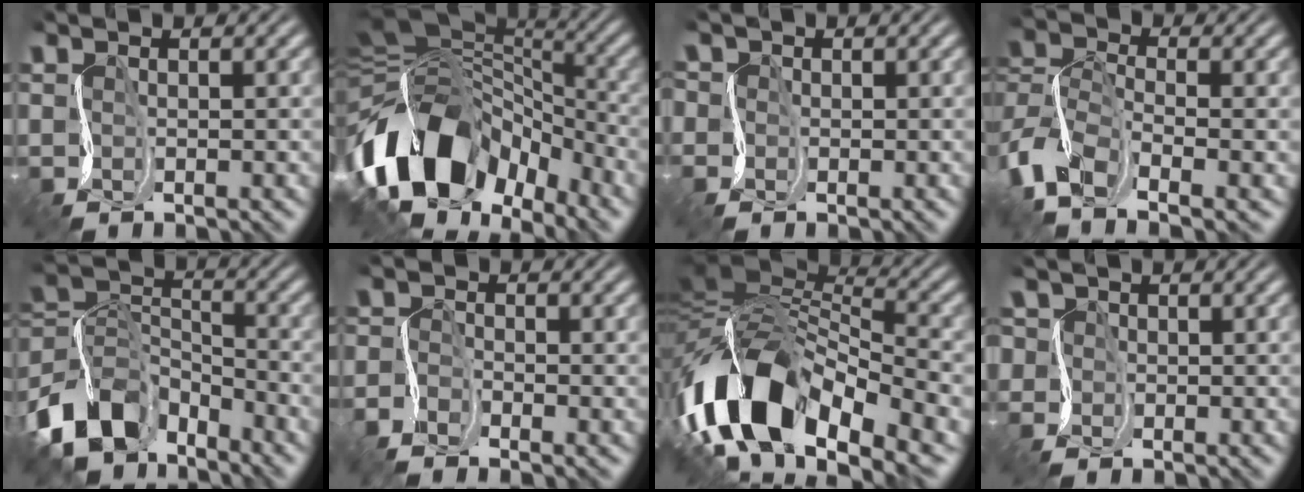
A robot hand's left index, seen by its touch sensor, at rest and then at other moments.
{"total": 13.5, "force": [-5.5, 9.0, 8.4], "torque": [-0.164, 0.012, -0.111]}
{"total": 2.6, "force": [0.3, 2.5, 0.7], "torque": [-0.011, 0.011, -0.028]}
{"total": 9.0, "force": [-4.9, 4.4, 6.1], "torque": [-0.120, -0.006, -0.111]}
{"total": 10.9, "force": [-7.0, 6.3, 5.5], "torque": [-0.107, 0.005, -0.153]}
{"total": 2.3, "force": [-1.7, 0.9, 1.1], "torque": [-0.023, 0.001, -0.047]}
{"total": 15.1, "force": [-6.1, 8.0, 11.2], "torque": [-0.212, 0.017, -0.121]}
{"total": 3.5, "force": [0.7, 3.3, 1.1], "torque": [-0.024, 0.021, -0.019]}